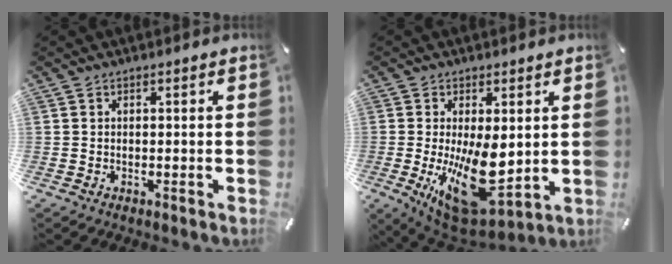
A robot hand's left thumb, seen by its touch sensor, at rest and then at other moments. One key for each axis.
{"total": 19.0, "fx": -1.0, "fy": 10.1, "fz": 16.1, "tx": -0.244, "ty": -0.038, "tz": 0.008}